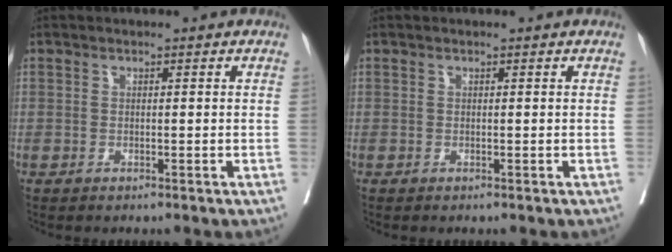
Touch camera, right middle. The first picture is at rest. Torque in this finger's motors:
{"motor_torque": [0.12, -0.07, 0.01, -0.01]}